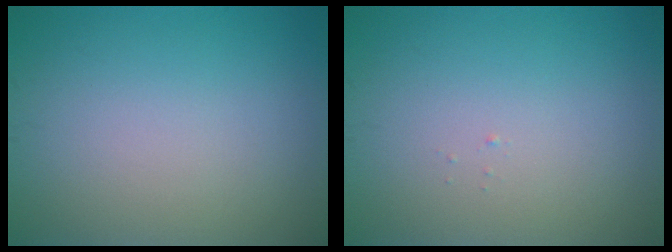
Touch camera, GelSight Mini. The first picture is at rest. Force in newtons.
{"total": 0.0}